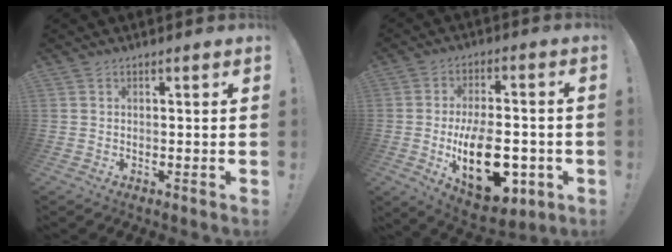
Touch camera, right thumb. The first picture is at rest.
{"total": 19.9, "force": [-5.4, 11.2, 15.5], "torque": [-0.249, 0.019, -0.077]}